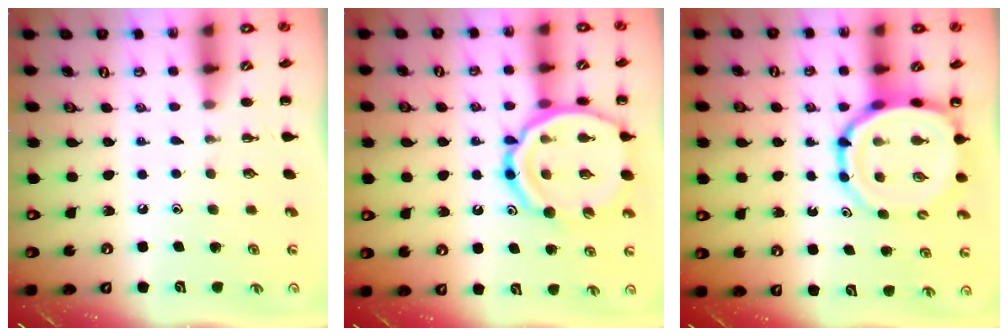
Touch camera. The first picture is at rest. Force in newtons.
{"total": 20.2, "press": 20.0, "slide": 2.7}
{"total": 11.8, "press": 11.4, "slide": 3.0}